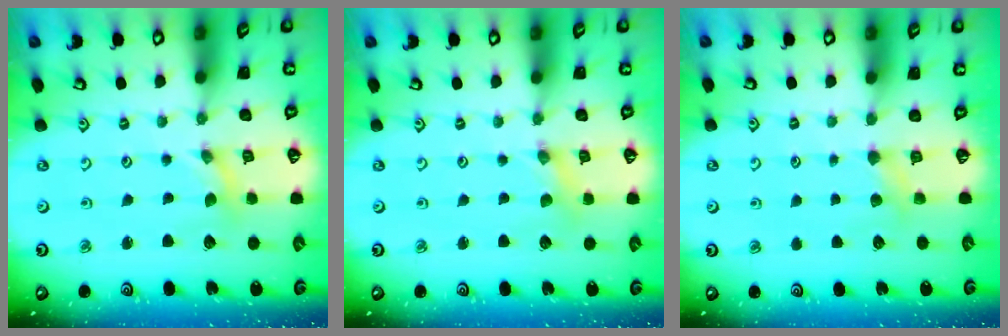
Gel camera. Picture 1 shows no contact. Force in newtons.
{"total": 1.5, "press": 1.5, "slide": 0.1}
{"total": 3.8, "press": 3.8, "slide": 0.6}